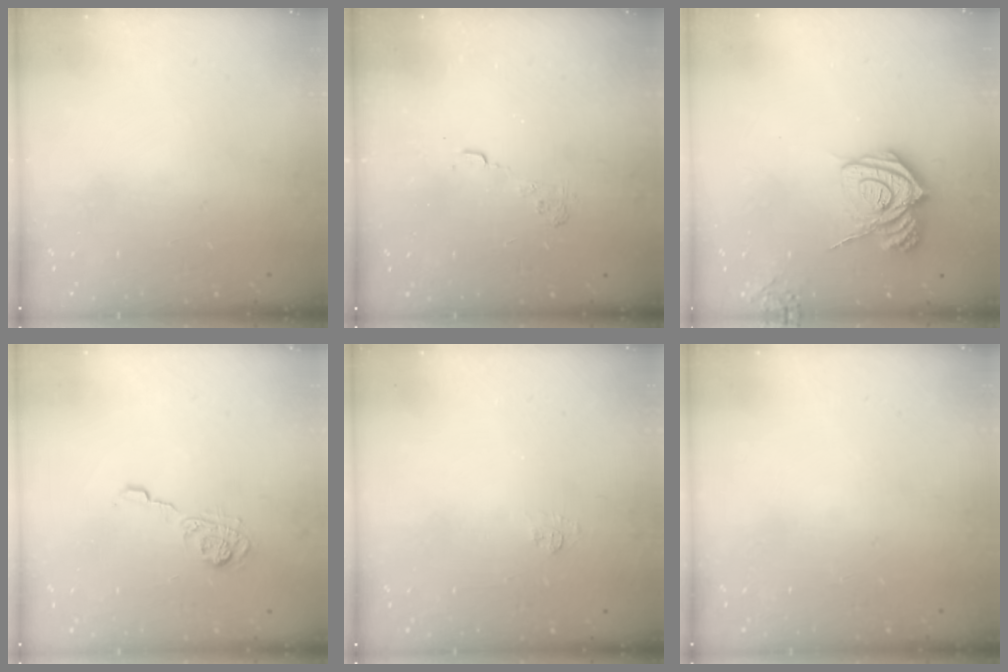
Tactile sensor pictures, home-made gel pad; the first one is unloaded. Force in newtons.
{"total": 3.0, "press": 2.6, "slide": 1.4}
{"total": 14.1, "press": 14.0, "slide": 1.7}
{"total": 7.7, "press": 7.7, "slide": 1.0}
{"total": 4.0, "press": 4.0, "slide": 0.5}
{"total": 0.0}